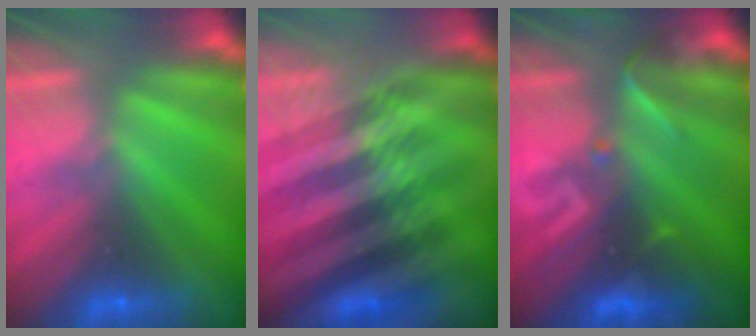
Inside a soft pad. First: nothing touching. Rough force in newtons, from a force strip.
{"total": 4.5}
{"total": 2.9}